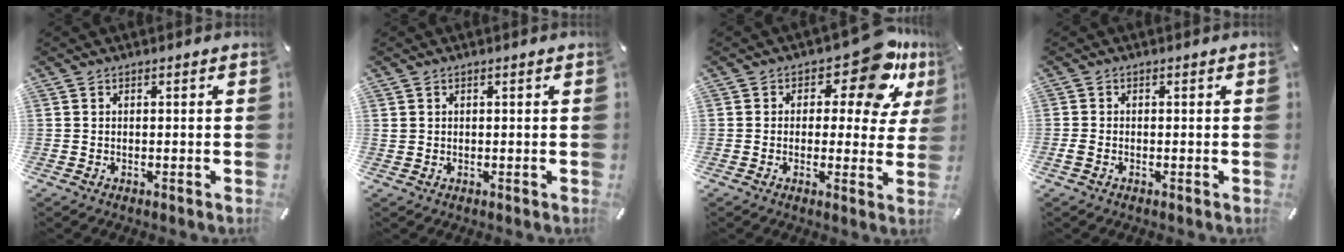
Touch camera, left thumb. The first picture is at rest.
{"total": 0.9, "force": [0.6, 0.7, 0.1], "torque": [-0.001, 0.001, 0.012]}
{"total": 13.6, "force": [7.4, 6.4, 9.4], "torque": [-0.125, -0.044, 0.122]}
{"total": 1.1, "force": [-0.3, 0.6, 0.8], "torque": [-0.015, 0.001, -0.005]}